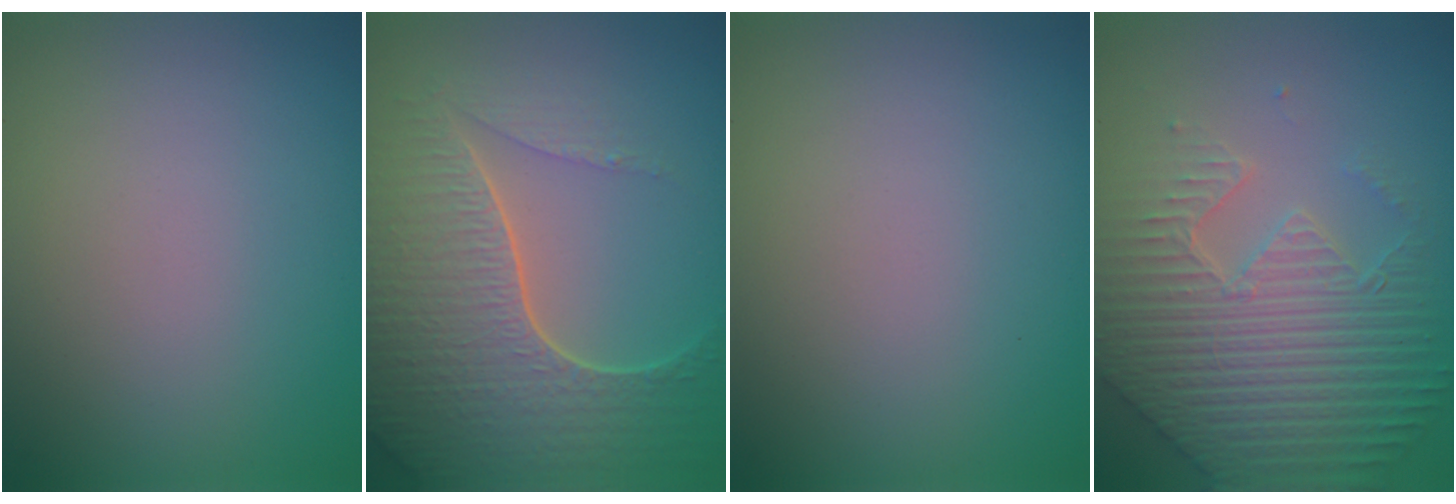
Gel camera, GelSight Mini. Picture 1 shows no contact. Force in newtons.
{"total": 7.8, "press": 5.7, "slide": 5.3}
{"total": 0.0}
{"total": 7.5, "press": 5.6, "slide": 4.9}